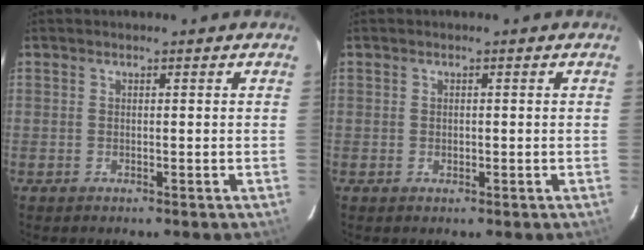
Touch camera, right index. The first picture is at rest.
{"total": 0.6, "force": [-0.1, 0.6, 0.1], "torque": [0.003, 0.000, 0.001]}